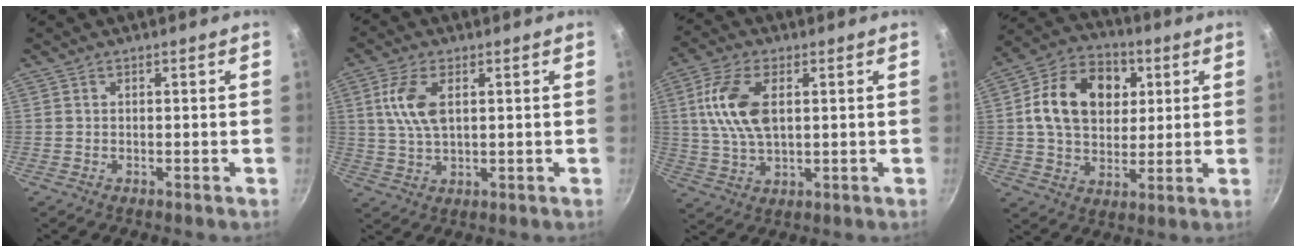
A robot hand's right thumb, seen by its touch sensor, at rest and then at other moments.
{"total": 7.8, "force": [2.0, 3.9, 6.5], "torque": [-0.130, 0.001, 0.040]}
{"total": 10.2, "force": [2.2, 5.4, 8.4], "torque": [-0.163, 0.003, 0.041]}
{"total": 17.2, "force": [4.0, 12.6, 10.9], "torque": [-0.155, 0.010, 0.057]}